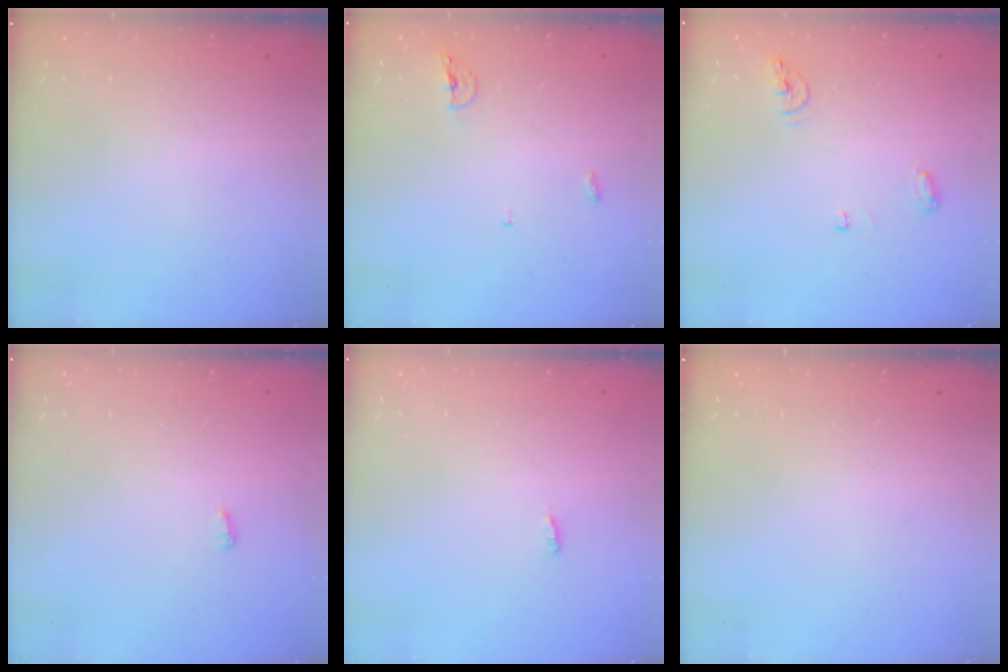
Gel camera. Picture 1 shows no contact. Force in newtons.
{"total": 3.9, "press": 3.8, "slide": 0.8}
{"total": 6.5, "press": 6.5, "slide": 0.5}
{"total": 2.8, "press": 2.8, "slide": 0.5}
{"total": 2.8, "press": 2.7, "slide": 0.8}
{"total": 0.0}